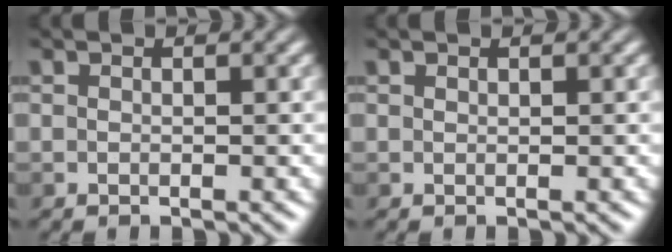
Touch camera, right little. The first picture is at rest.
{"total": 0.0}